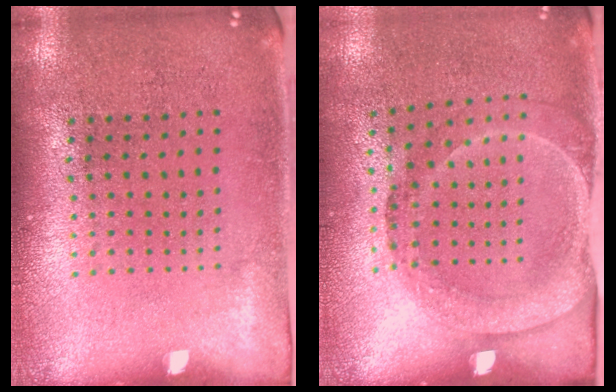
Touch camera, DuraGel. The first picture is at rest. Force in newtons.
{"total": 1.7, "press": 1.2, "slide": 1.2}